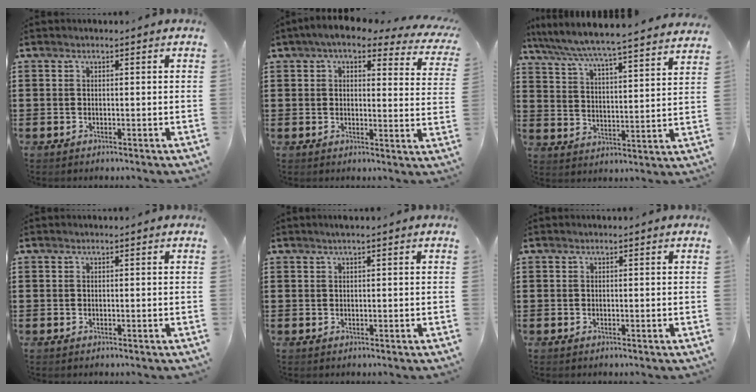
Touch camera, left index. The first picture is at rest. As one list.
[{"total": 5.4, "force": [4.2, 1.1, 3.2], "torque": [-0.070, -0.015, 0.071]}, {"total": 5.4, "force": [5.2, -0.7, 1.5], "torque": [-0.054, -0.044, 0.081]}, {"total": 0.0}, {"total": 0.9, "force": [0.4, 0.0, 0.7], "torque": [-0.012, 0.001, 0.008]}, {"total": 0.0}]